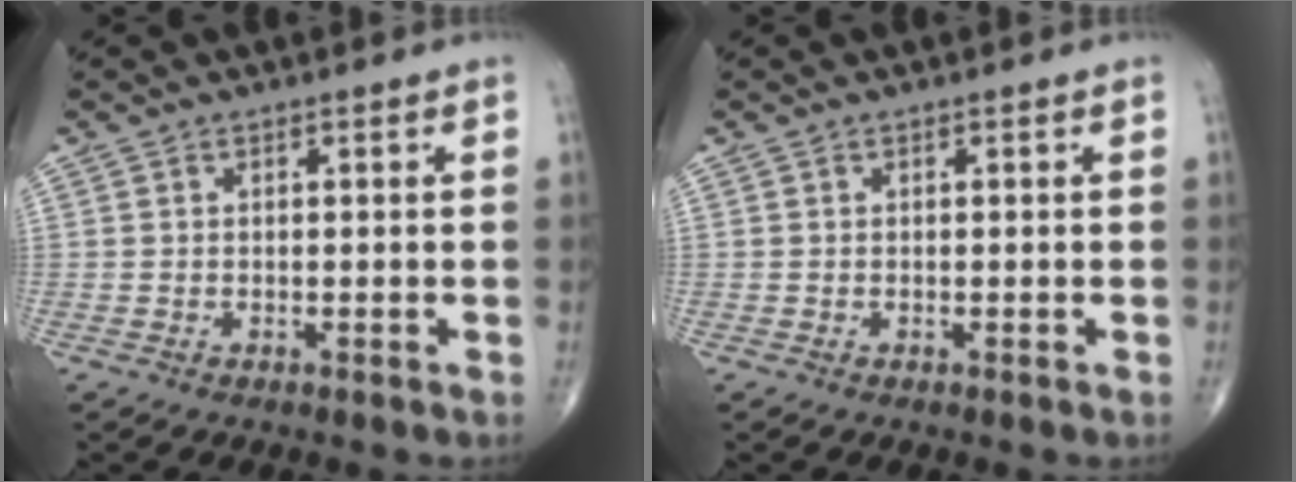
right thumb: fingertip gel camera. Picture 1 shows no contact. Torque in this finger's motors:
{"motor_torque": [0.01, 0.00, -0.07, -0.03, 0.00]}